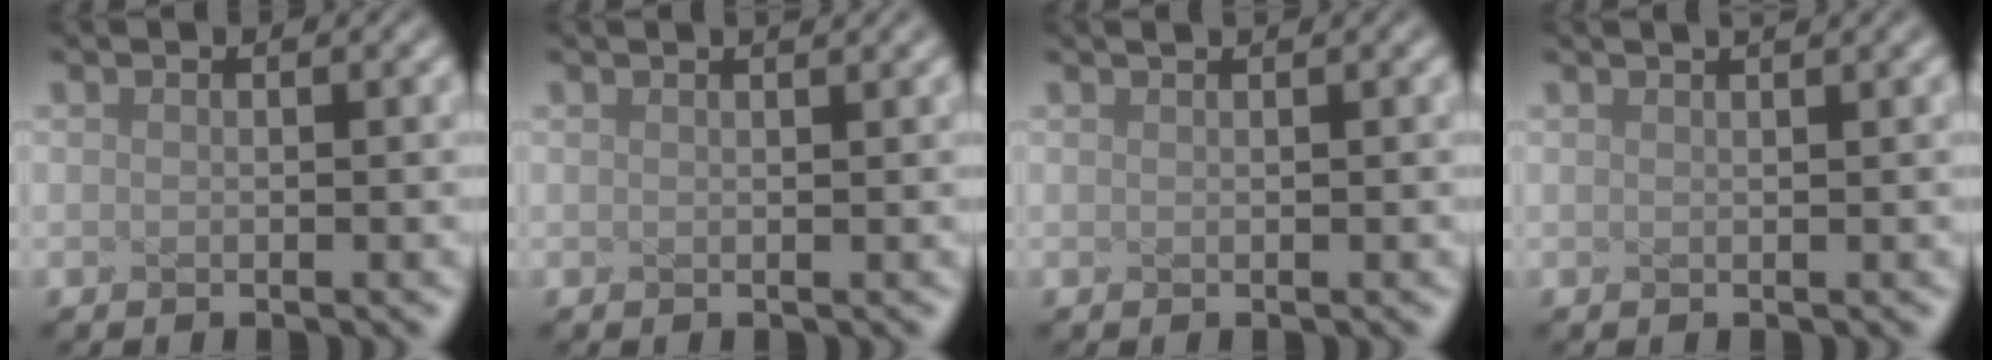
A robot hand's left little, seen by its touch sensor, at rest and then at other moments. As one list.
[{"total": 1.6, "force": [1.2, 0.6, 1.0], "torque": [-0.004, 0.010, -0.004]}, {"total": 1.2, "force": [0.9, 0.4, 0.8], "torque": [-0.004, 0.002, -0.002]}, {"total": 2.5, "force": [1.7, 1.0, 1.6], "torque": [0.002, 0.015, -0.010]}]